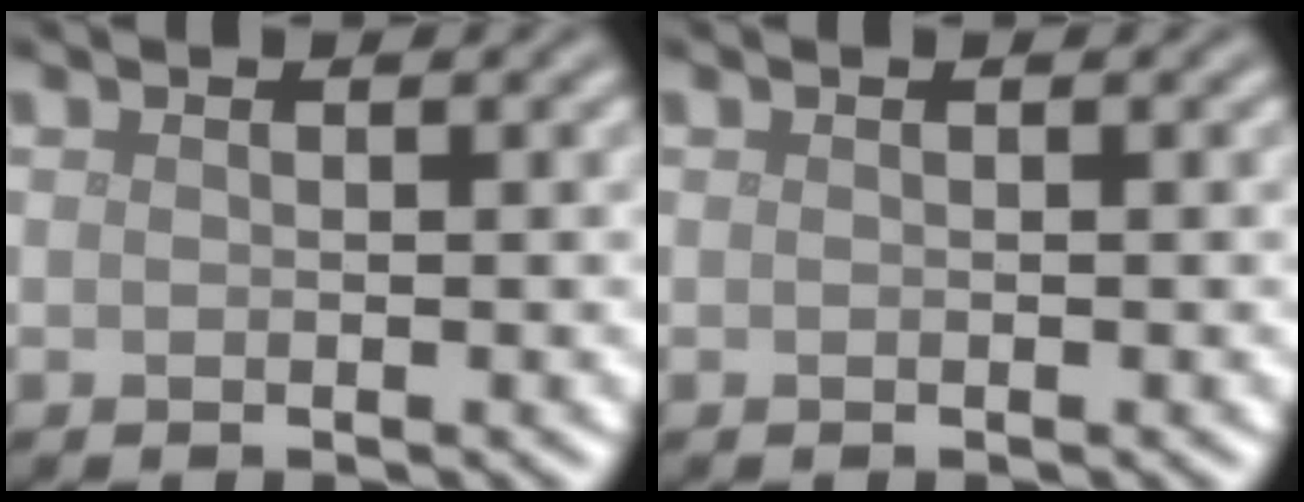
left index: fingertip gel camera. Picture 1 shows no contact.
{"total": 0.0}